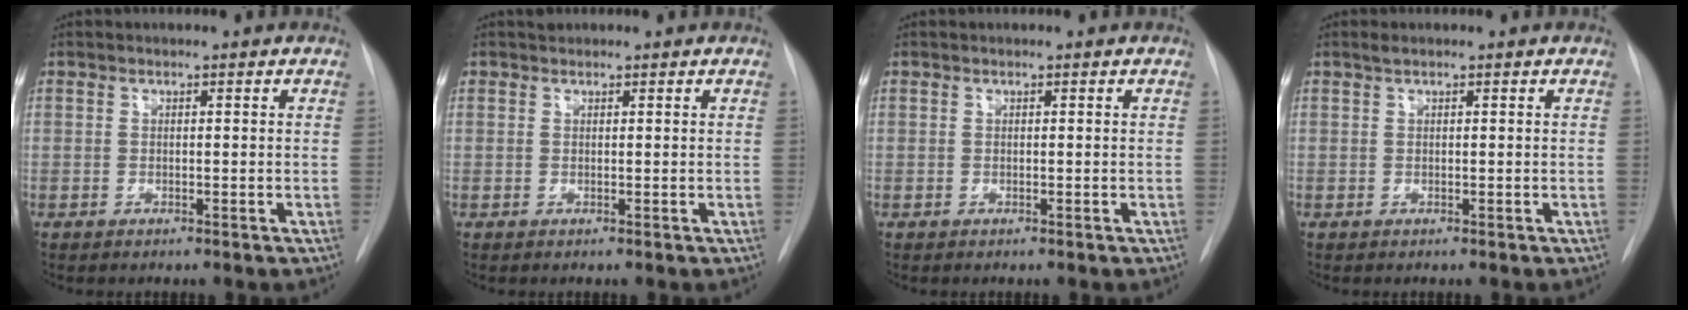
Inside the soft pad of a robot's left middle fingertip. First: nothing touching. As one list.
[{"total": 0.7, "force": [0.6, 0.3, -0.1], "torque": [-0.005, 0.010, 0.011]}, {"total": 0.0}, {"total": 0.6, "force": [0.5, 0.0, 0.4], "torque": [-0.013, 0.005, 0.012]}]